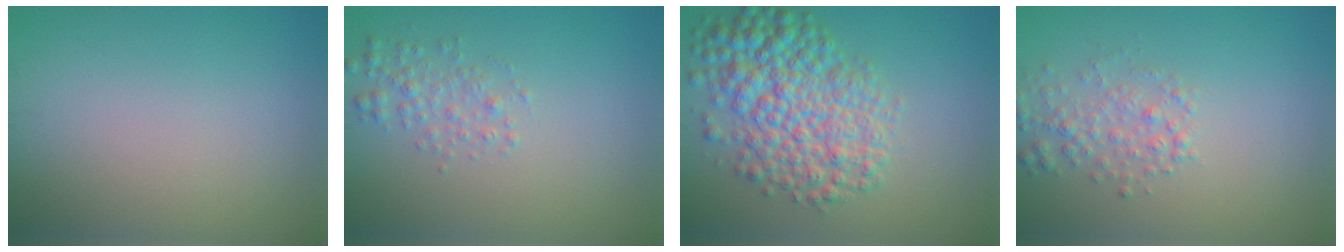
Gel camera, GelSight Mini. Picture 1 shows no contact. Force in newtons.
{"total": 1.8, "press": 1.8, "slide": 0.0}
{"total": 7.7, "press": 7.7, "slide": 0.2}
{"total": 2.3, "press": 2.3, "slide": 0.1}